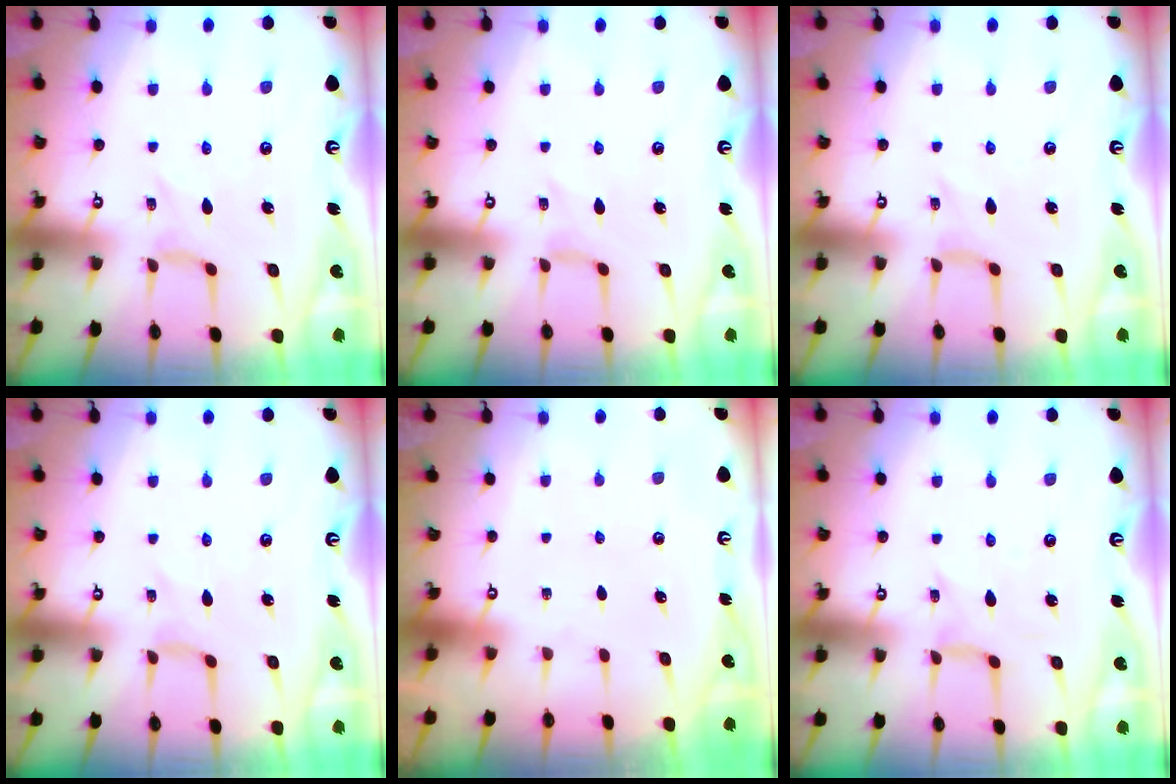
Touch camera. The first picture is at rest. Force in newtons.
{"total": 0.0}
{"total": 0.8, "press": 0.7, "slide": 0.3}
{"total": 0.0}
{"total": 0.0}
{"total": 1.5, "press": 1.5, "slide": 0.1}